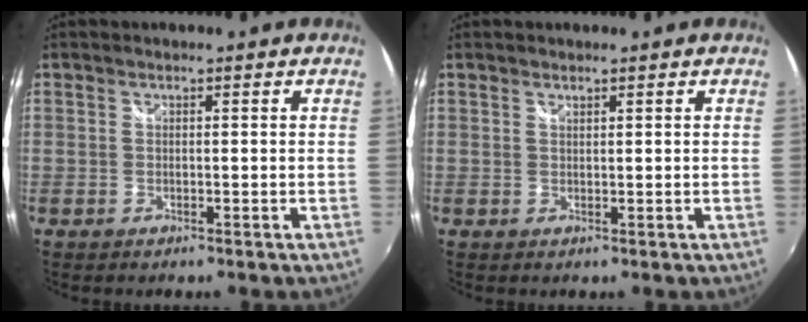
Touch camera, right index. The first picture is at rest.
{"total": 0.5, "force": [0.5, 0.1, 0.2], "torque": [-0.001, 0.001, 0.010]}